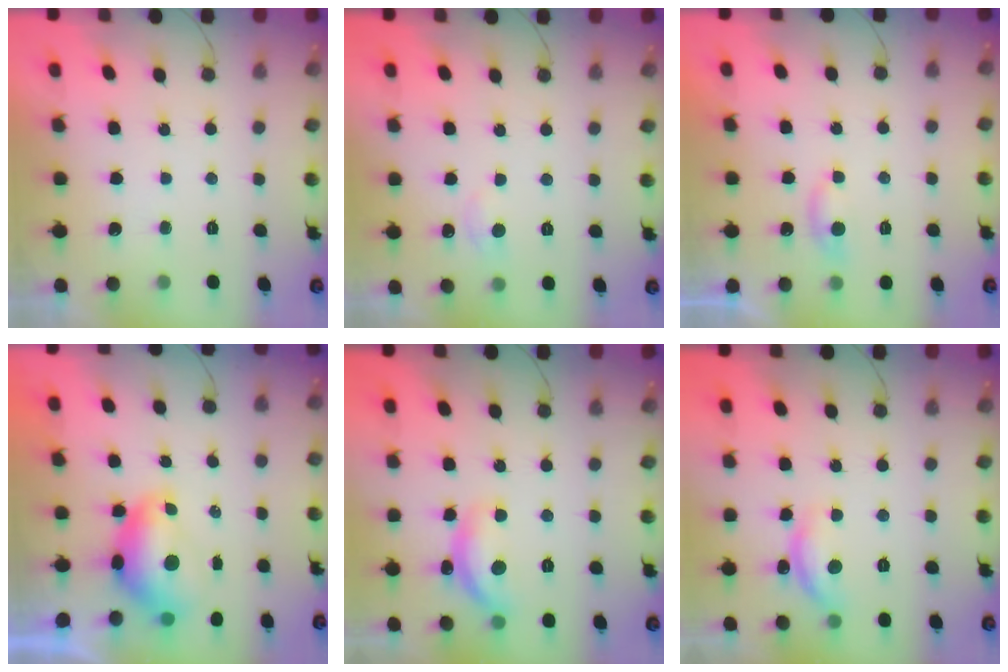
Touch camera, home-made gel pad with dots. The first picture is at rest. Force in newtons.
{"total": 5.8, "press": 5.8, "slide": 0.7}
{"total": 4.5, "press": 4.5, "slide": 0.5}
{"total": 7.6, "press": 7.5, "slide": 0.9}
{"total": 12.1, "press": 12.0, "slide": 0.5}
{"total": 11.1, "press": 11.1, "slide": 0.8}